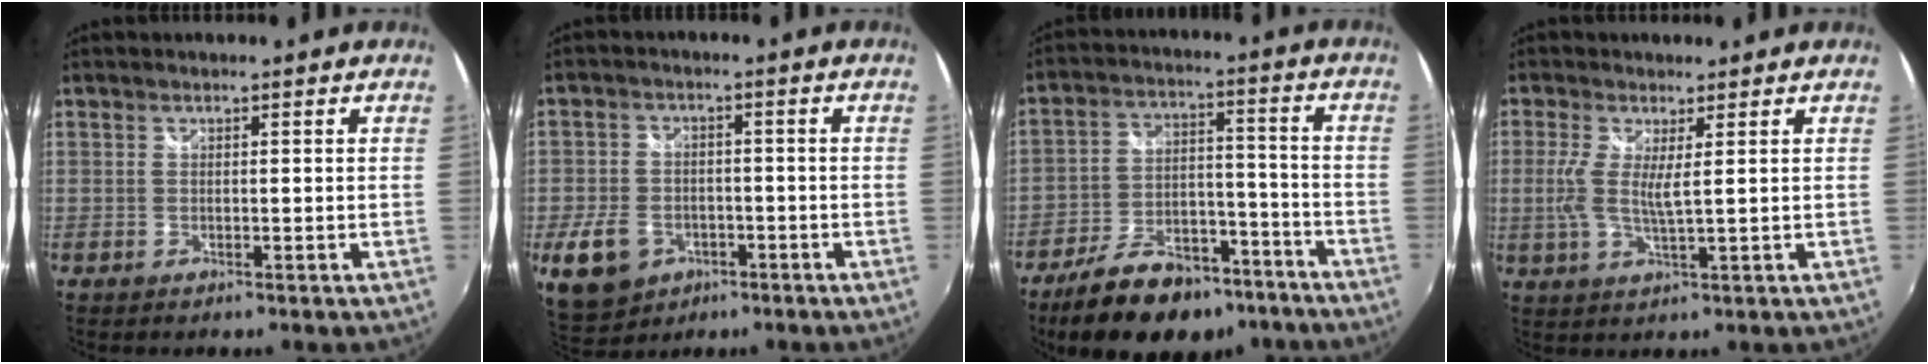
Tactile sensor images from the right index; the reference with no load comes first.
{"total": 10.8, "force": [-4.6, 8.2, 5.2], "torque": [-0.143, 0.001, -0.065]}
{"total": 19.0, "force": [-14.1, 9.0, 9.0], "torque": [-0.179, 0.019, -0.201]}
{"total": 4.9, "force": [0.8, 0.5, 4.8], "torque": [-0.106, -0.004, 0.010]}